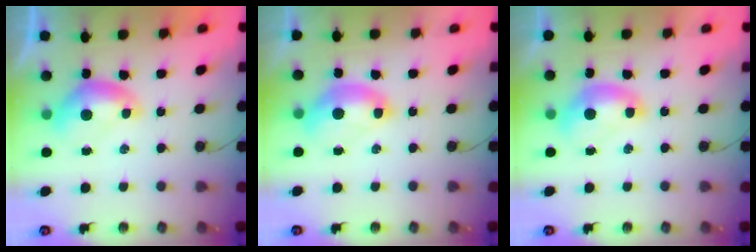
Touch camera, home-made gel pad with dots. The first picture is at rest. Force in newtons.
{"total": 2.6, "press": 2.6, "slide": 0.6}
{"total": 1.6, "press": 1.6, "slide": 0.2}